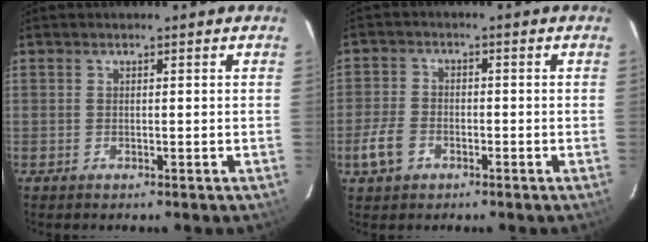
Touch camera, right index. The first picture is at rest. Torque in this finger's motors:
{"motor_torque": [0.00, -0.04, -0.65, -0.21]}